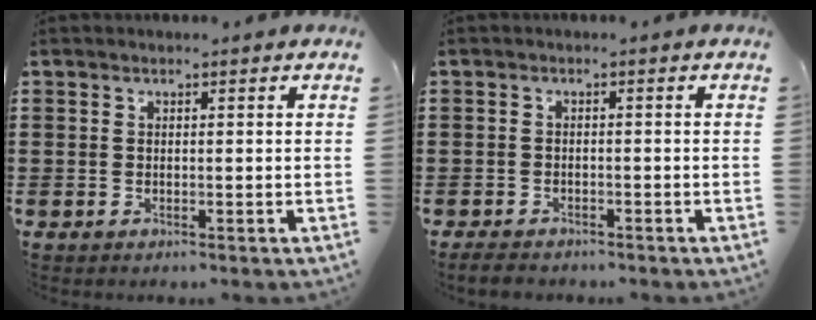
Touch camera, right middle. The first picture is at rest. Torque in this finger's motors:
{"motor_torque": [0.54, -0.06, 0.00, 0.00]}